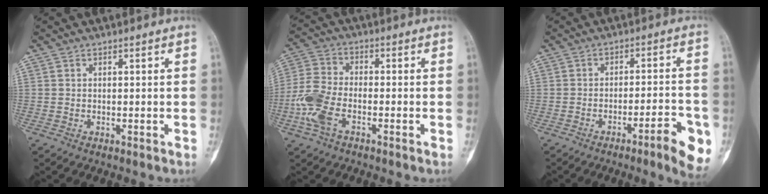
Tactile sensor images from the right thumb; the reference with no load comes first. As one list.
[{"total": 9.1, "force": [-3.4, 4.9, 6.8], "torque": [-0.158, 0.020, -0.075]}, {"total": 9.4, "force": [-4.6, 1.7, 8.0], "torque": [-0.100, 0.021, -0.061]}]